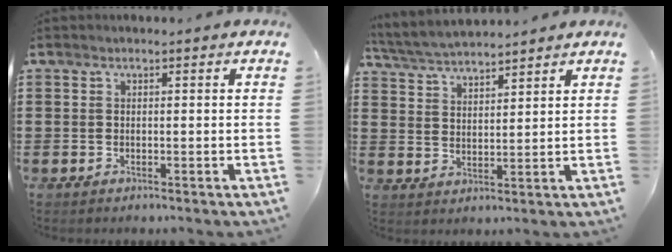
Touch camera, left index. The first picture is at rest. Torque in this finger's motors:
{"motor_torque": [0.13, 0.13, 0.21, 0.08]}